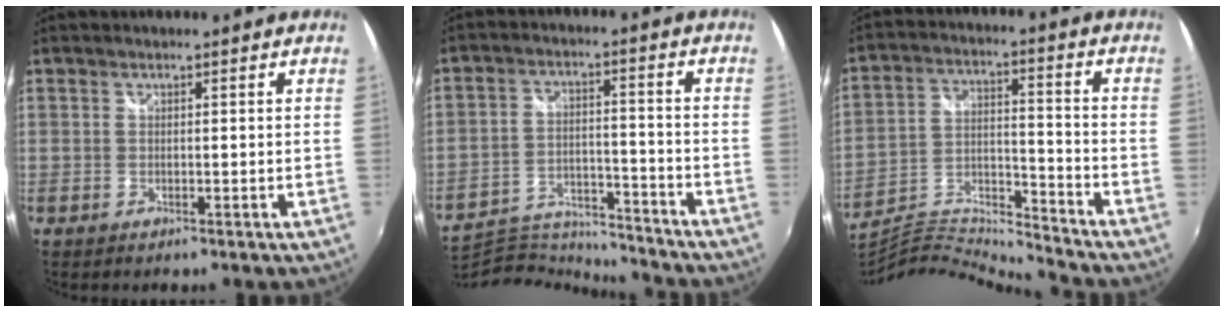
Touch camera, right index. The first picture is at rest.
{"total": 19.5, "force": [-18.4, 3.2, 5.8], "torque": [-0.124, -0.012, -0.288]}
{"total": 11.8, "force": [-11.6, -1.0, 1.8], "torque": [-0.045, 0.004, -0.227]}